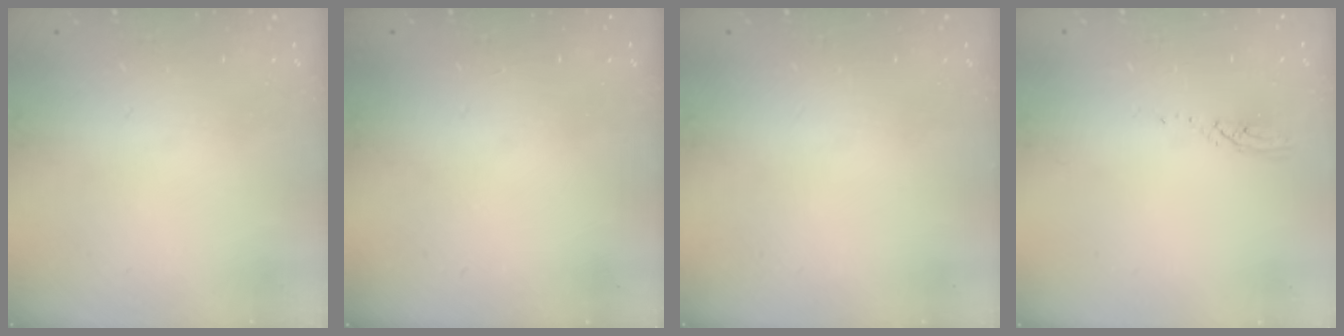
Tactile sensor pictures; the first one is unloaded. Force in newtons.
{"total": 0.0}
{"total": 0.0}
{"total": 3.0, "press": 3.0, "slide": 0.2}